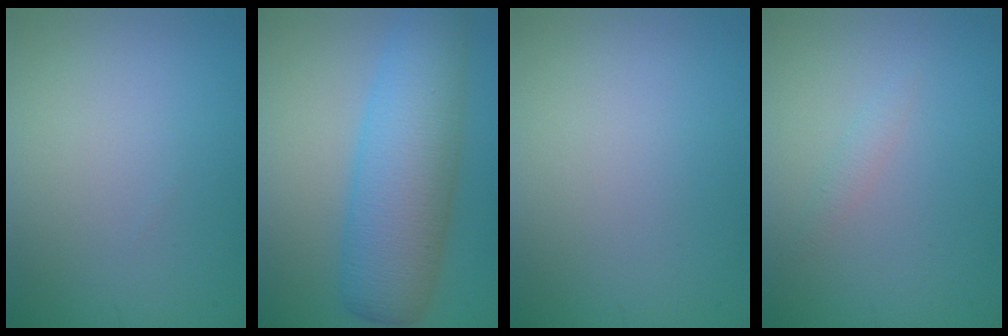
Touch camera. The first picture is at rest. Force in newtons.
{"total": 8.8, "press": 8.8, "slide": 0.0}
{"total": 0.0}
{"total": 0.9, "press": 0.9, "slide": 0.1}